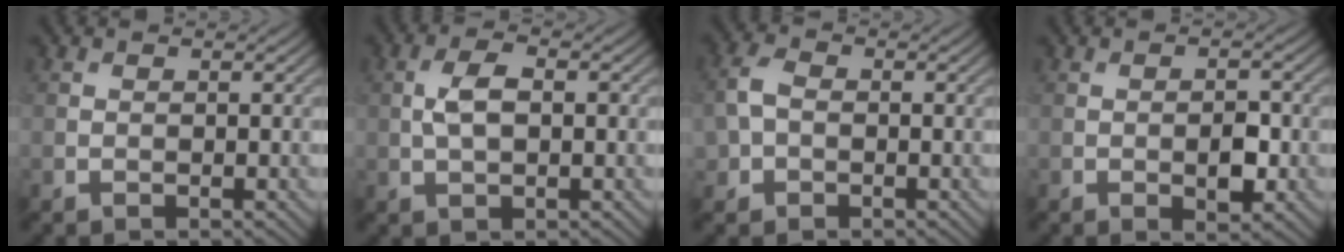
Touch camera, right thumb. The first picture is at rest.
{"total": 4.1, "force": [0.2, 2.0, 3.5], "torque": [-0.077, 0.006, 0.002]}
{"total": 3.9, "force": [-0.4, 2.9, 2.5], "torque": [-0.067, 0.007, -0.016]}
{"total": 3.2, "force": [-0.8, 1.5, 2.7], "torque": [-0.043, -0.003, -0.012]}